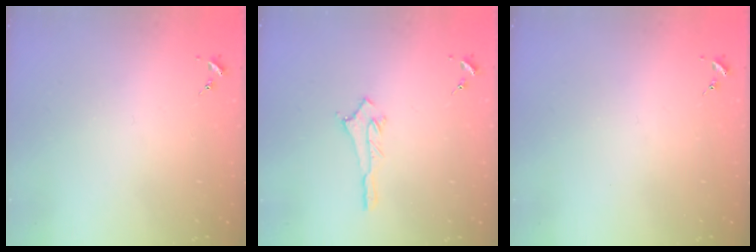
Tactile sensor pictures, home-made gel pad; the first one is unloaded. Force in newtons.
{"total": 3.0, "press": 2.9, "slide": 0.3}
{"total": 0.0}